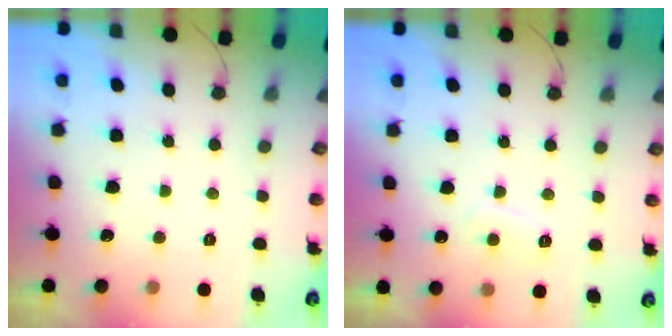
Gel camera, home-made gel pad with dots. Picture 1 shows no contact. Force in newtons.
{"total": 2.9, "press": 2.9, "slide": 0.1}